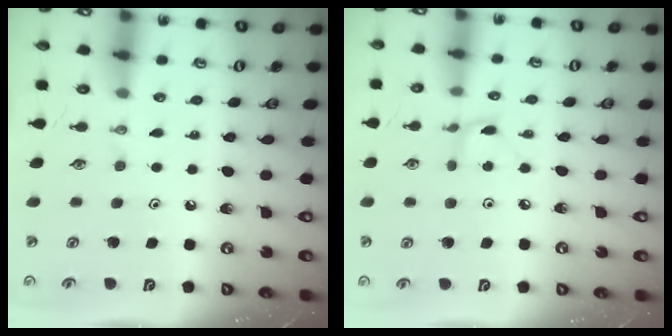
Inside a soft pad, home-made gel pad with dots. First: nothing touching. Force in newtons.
{"total": 2.8, "press": 2.8, "slide": 0.3}